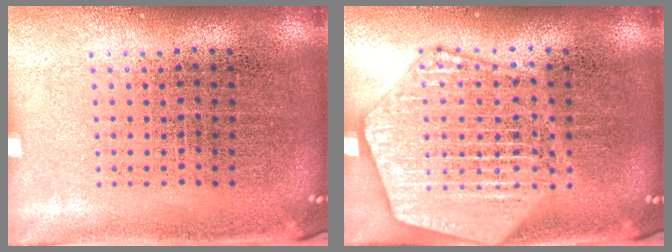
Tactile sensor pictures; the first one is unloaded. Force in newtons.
{"total": 3.8, "press": 3.7, "slide": 0.5}